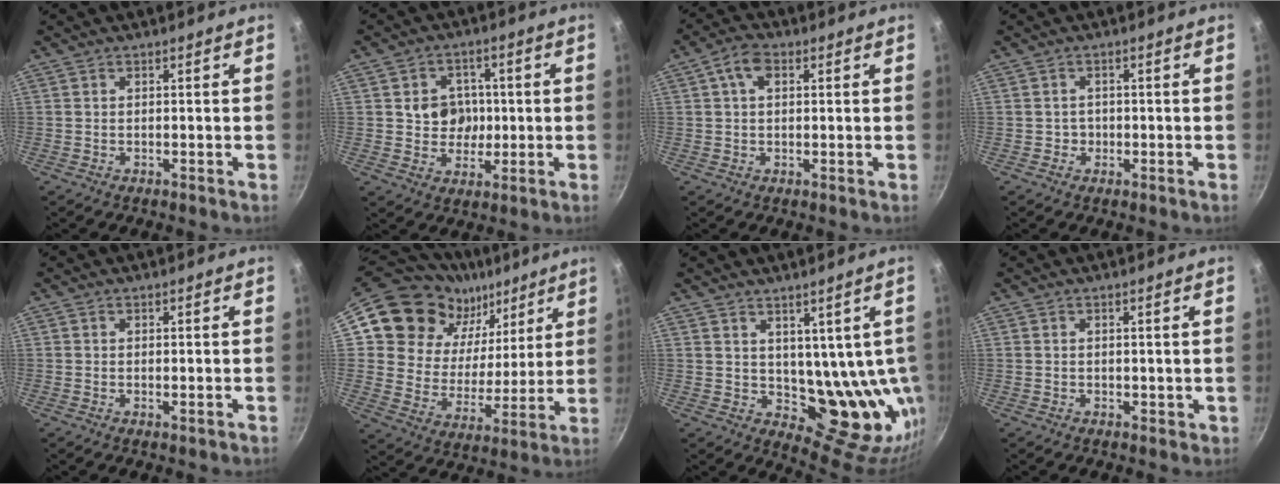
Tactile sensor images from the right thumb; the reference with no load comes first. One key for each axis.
{"total": 7.6, "fx": 0.3, "fy": 6.8, "fz": 3.2, "tx": -0.015, "ty": 0.003, "tz": 0.005}
{"total": 4.9, "fx": 1.6, "fy": 3.1, "fz": 3.4, "tx": -0.052, "ty": 0.006, "tz": 0.023}
{"total": 1.3, "fx": -0.3, "fy": 1.3, "fz": 0.2, "tx": 0.010, "ty": 0.003, "tz": -0.003}
{"total": 0.5, "fx": 0.1, "fy": 0.2, "fz": 0.5, "tx": -0.008, "ty": -0.001, "tz": 0.000}
{"total": 19.4, "fx": 12.0, "fy": 12.8, "fz": 8.4, "tx": -0.111, "ty": -0.072, "tz": 0.199}
{"total": 13.8, "fx": 3.8, "fy": 8.5, "fz": 10.2, "tx": -0.089, "ty": -0.032, "tz": 0.080}
{"total": 0.7, "fx": 0.4, "fy": 0.5, "fz": 0.2, "tx": 0.004, "ty": 0.000, "tz": 0.005}